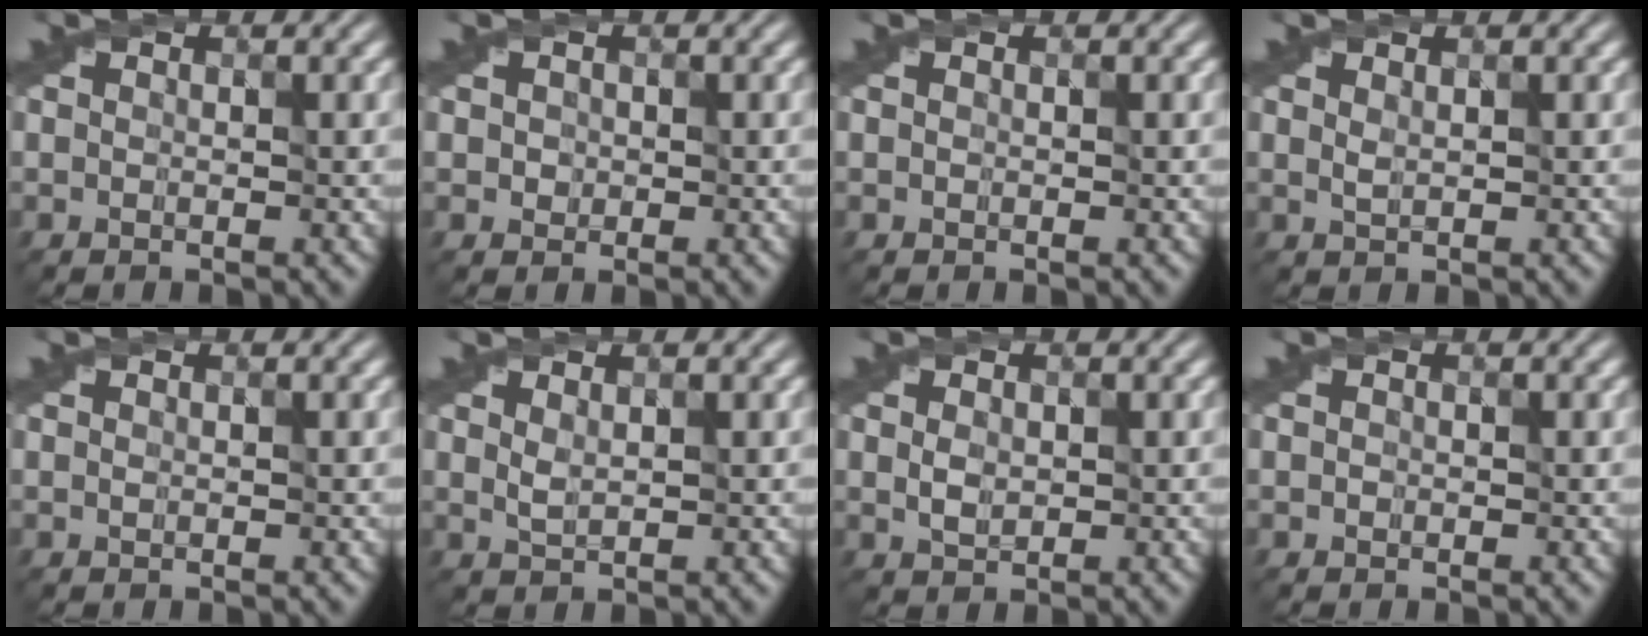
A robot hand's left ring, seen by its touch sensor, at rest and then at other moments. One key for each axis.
{"total": 1.0, "fx": 0.3, "fy": 1.0, "fz": 0.2, "tx": 0.007, "ty": -0.001, "tz": 0.002}
{"total": 0.0}
{"total": 0.6, "fx": 0.4, "fy": 0.2, "fz": 0.4, "tx": -0.009, "ty": 0.002, "tz": 0.008}
{"total": 0.0}
{"total": 1.0, "fx": 0.6, "fy": 0.4, "fz": 0.7, "tx": -0.016, "ty": 0.000, "tz": 0.014}
{"total": 1.5, "fx": 0.2, "fy": 1.1, "fz": 1.0, "tx": -0.021, "ty": 0.002, "tz": 0.005}
{"total": 0.0}